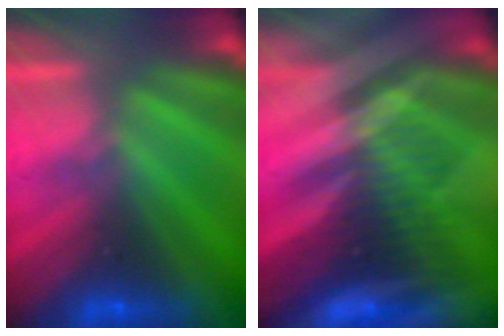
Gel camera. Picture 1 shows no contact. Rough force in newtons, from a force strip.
{"total": 2.9}